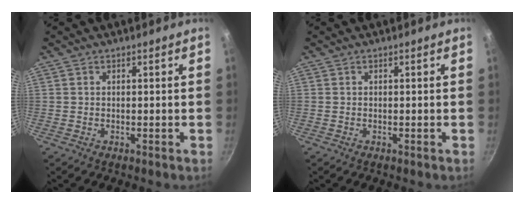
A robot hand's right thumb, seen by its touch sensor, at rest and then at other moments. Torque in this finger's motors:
{"motor_torque": [0.58, -0.22, 0.32, -0.06, 0.01]}